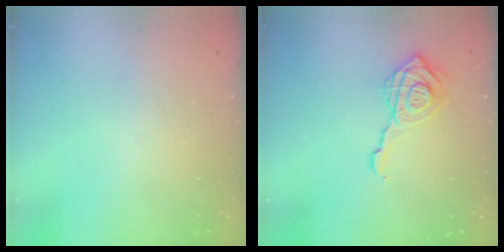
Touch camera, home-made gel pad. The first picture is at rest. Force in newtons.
{"total": 13.8, "press": 13.8, "slide": 1.3}